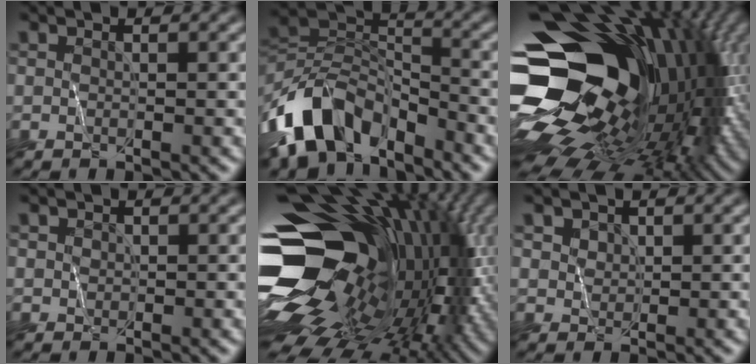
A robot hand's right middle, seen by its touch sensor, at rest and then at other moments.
{"total": 10.4, "force": [-6.2, 5.9, 5.9], "torque": [-0.103, 0.003, -0.125]}
{"total": 21.3, "force": [-0.7, 15.2, 14.9], "torque": [-0.273, -0.018, 0.001]}
{"total": 0.8, "force": [0.5, 0.5, -0.2], "torque": [0.010, 0.001, 0.008]}
{"total": 19.8, "force": [-1.7, 13.6, 14.3], "torque": [-0.269, -0.009, -0.012]}
{"total": 2.3, "force": [1.8, 1.4, 0.6], "torque": [-0.024, 0.003, 0.041]}